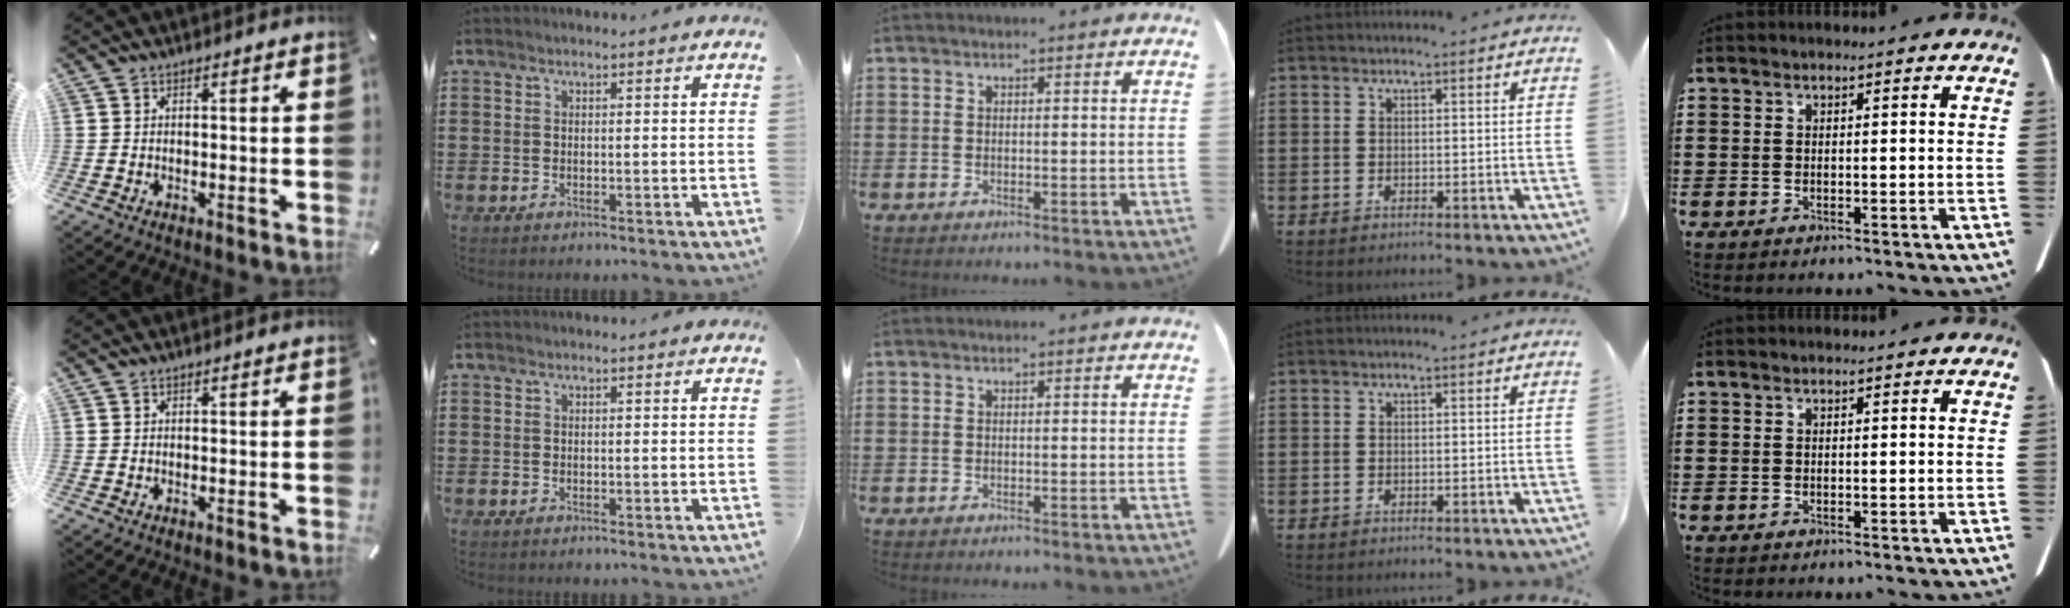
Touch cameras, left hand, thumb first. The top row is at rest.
{}